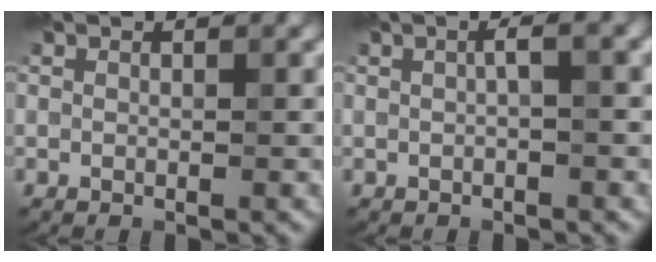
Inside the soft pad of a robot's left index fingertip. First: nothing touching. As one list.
[{"total": 2.1, "force": [0.1, 0.5, 2.1], "torque": [-0.031, 0.011, -0.001]}]